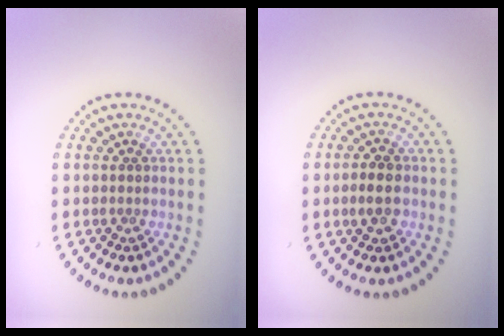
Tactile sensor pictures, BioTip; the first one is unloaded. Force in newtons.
{"total": 2.1, "press": 2.1, "slide": 0.2}